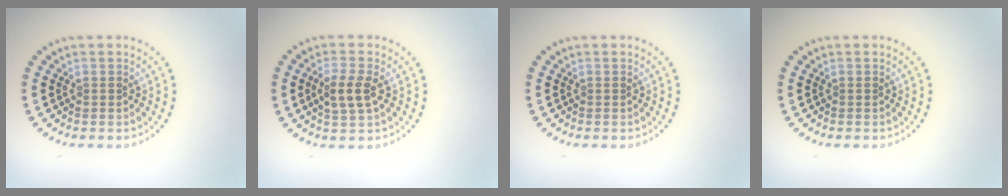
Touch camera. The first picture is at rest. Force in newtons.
{"total": 2.6, "press": 2.5, "slide": 0.8}
{"total": 0.0}
{"total": 0.0}